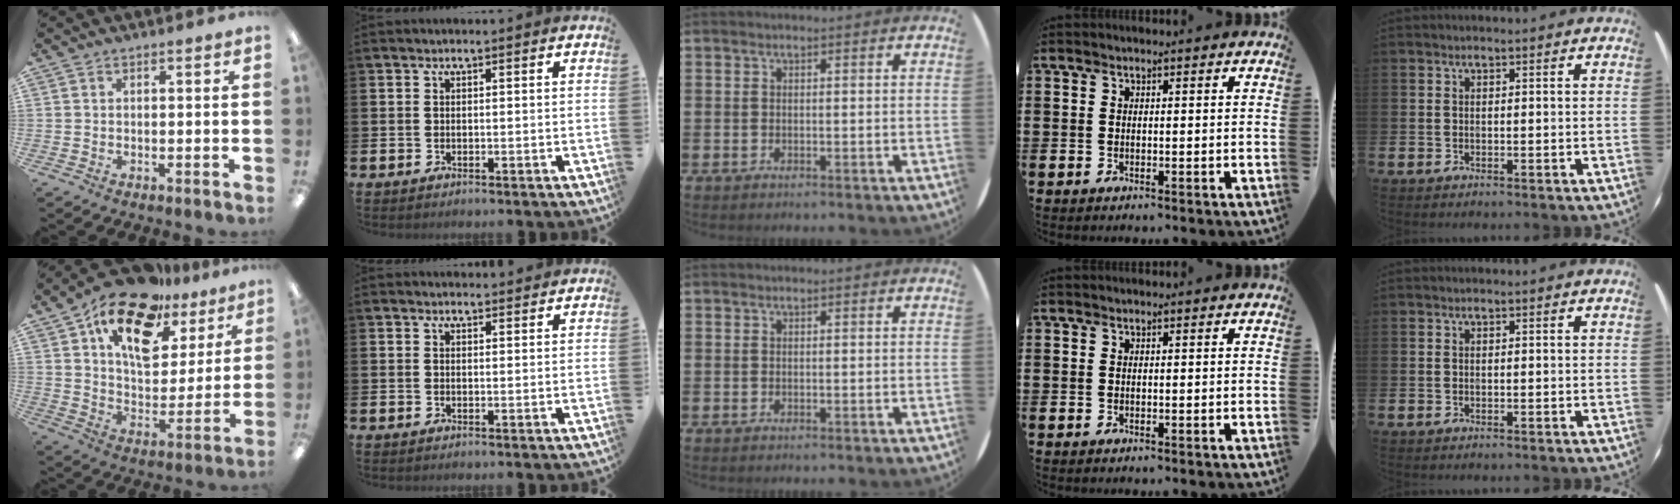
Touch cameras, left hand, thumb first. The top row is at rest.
{"thumb": {"total": 19.1, "force": [12.4, 9.8, 10.7], "torque": [-0.179, -0.069, 0.218]}, "index": {"total": 1.6, "force": [1.6, 0.3, 0.0], "torque": [0.008, -0.007, 0.026]}}